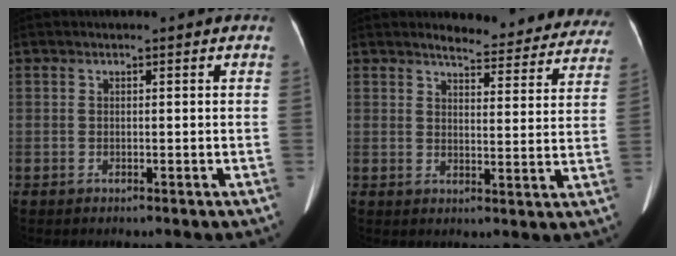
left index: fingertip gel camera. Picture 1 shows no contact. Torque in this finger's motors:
{"motor_torque": [0.36, -0.34, 0.00, 0.01]}